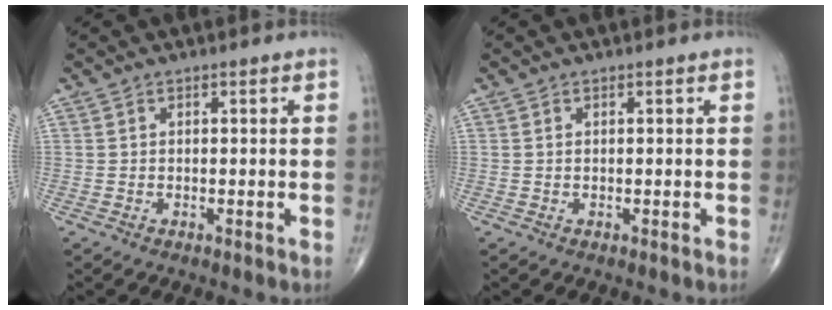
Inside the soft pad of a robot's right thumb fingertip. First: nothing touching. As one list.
[{"total": 0.0}]